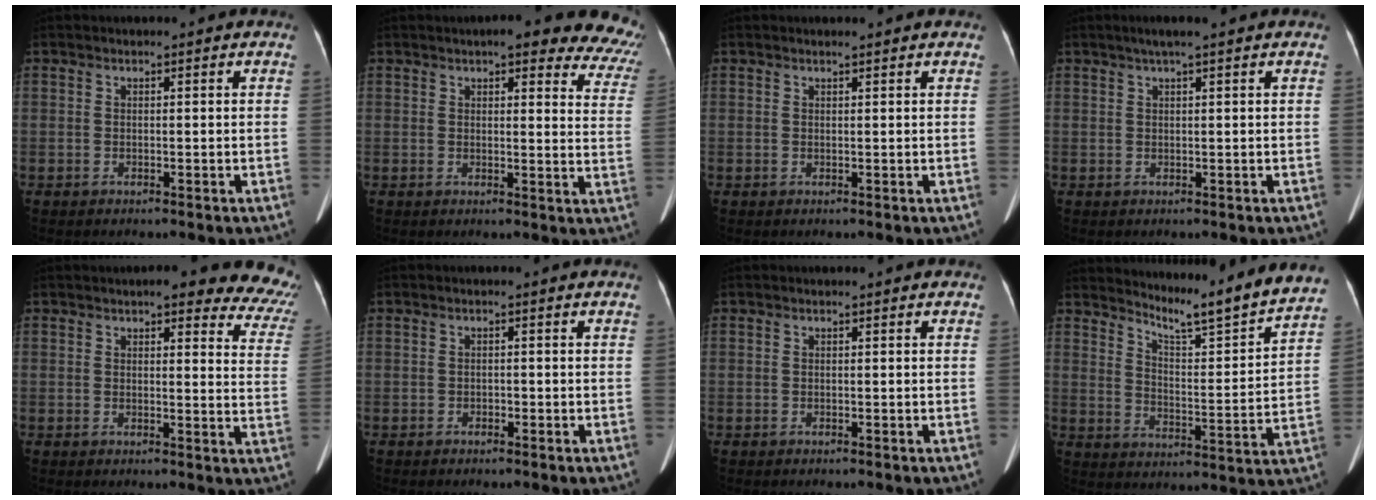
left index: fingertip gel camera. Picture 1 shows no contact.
{"total": 17.9, "force": [15.3, 4.3, 8.3], "torque": [-0.068, -0.033, 0.145]}
{"total": 0.7, "force": [0.6, 0.0, 0.3], "torque": [-0.011, 0.007, 0.013]}
{"total": 2.5, "force": [1.6, -0.3, 1.8], "torque": [-0.034, 0.017, 0.030]}
{"total": 16.7, "force": [14.6, 3.9, 7.1], "torque": [-0.049, -0.039, 0.134]}
{"total": 0.8, "force": [-0.5, 0.5, 0.3], "torque": [-0.004, 0.002, -0.009]}
{"total": 0.0}
{"total": 15.0, "force": [14.4, -0.6, 4.2], "torque": [-0.072, -0.050, 0.194]}